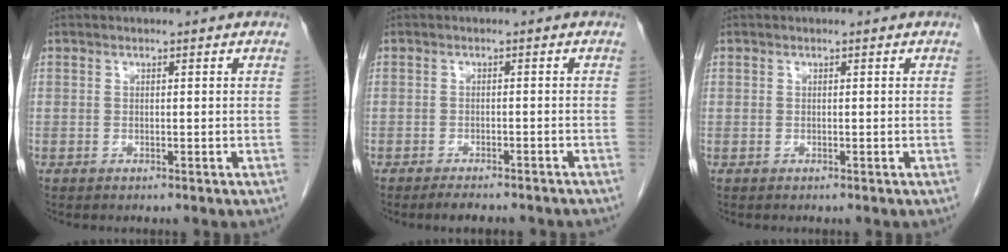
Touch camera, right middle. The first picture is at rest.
{"total": 6.2, "force": [-5.4, 1.2, 2.8], "torque": [-0.034, -0.005, -0.068]}
{"total": 0.0}